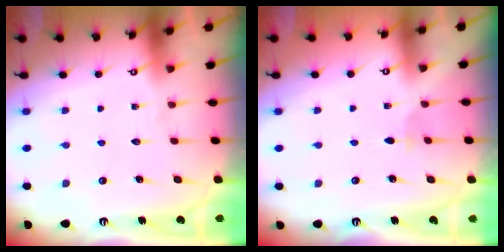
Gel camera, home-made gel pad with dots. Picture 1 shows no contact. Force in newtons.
{"total": 2.2, "press": 2.1, "slide": 0.5}